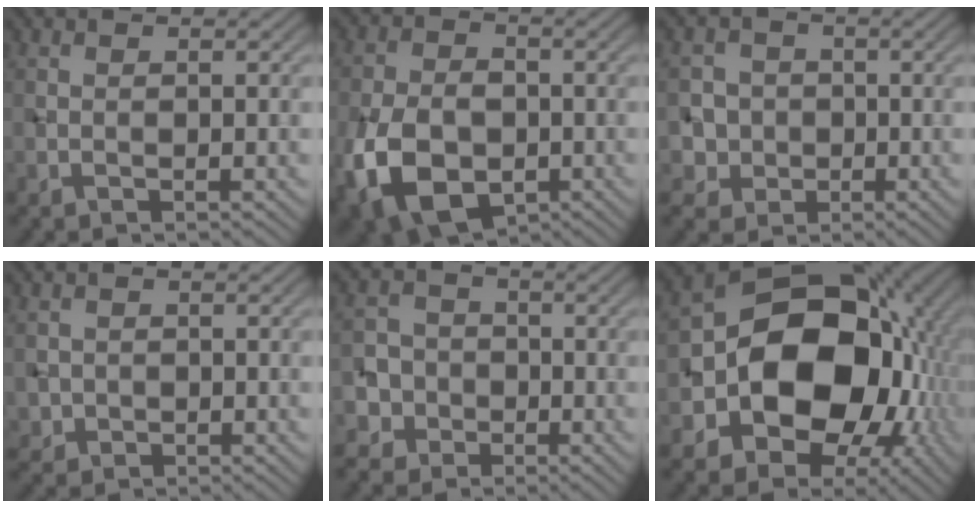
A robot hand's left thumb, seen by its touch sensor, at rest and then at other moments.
{"total": 12.2, "force": [-4.6, 7.9, 8.1], "torque": [-0.170, -0.025, -0.085]}
{"total": 5.1, "force": [-0.6, 5.0, 1.0], "torque": [-0.031, 0.009, -0.034]}
{"total": 1.7, "force": [-0.2, 1.7, 0.1], "torque": [0.000, -0.008, -0.006]}
{"total": 5.8, "force": [-2.2, 5.3, 1.2], "torque": [-0.033, 0.001, -0.065]}
{"total": 18.6, "force": [-2.3, 14.3, 11.7], "torque": [-0.193, -0.039, -0.029]}